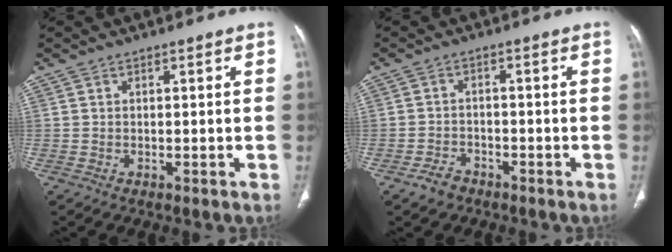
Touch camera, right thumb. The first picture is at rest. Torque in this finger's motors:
{"motor_torque": [0.18, 0.21, -0.13, 0.04, 0.03]}